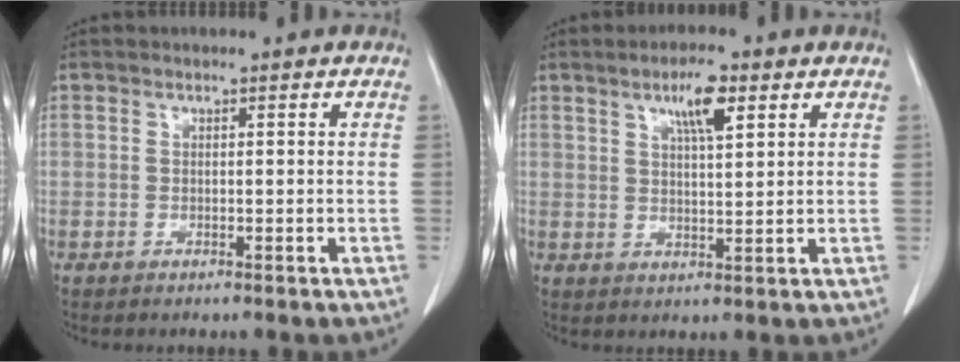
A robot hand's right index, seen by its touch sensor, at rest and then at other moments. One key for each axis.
{"total": 5.7, "fx": 3.0, "fy": 1.1, "fz": 4.7, "tx": -0.083, "ty": 0.002, "tz": 0.050}